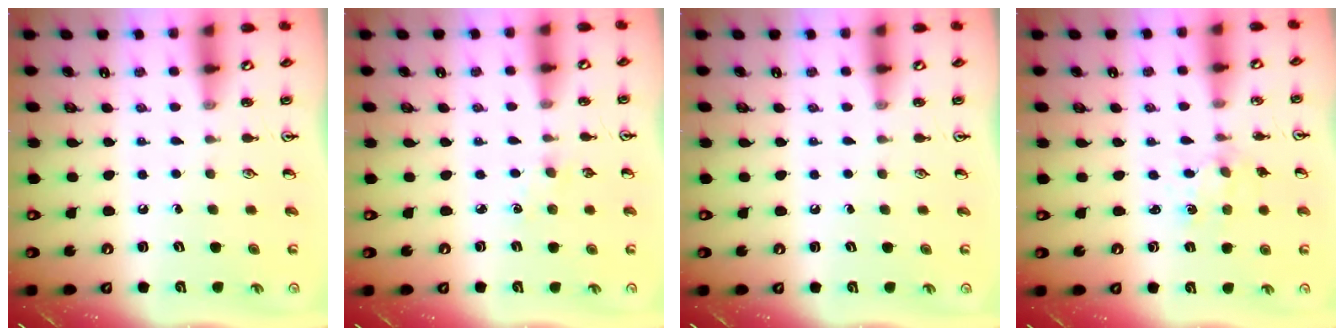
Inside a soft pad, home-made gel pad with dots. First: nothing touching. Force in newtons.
{"total": 1.9, "press": 1.8, "slide": 0.3}
{"total": 0.0}
{"total": 3.0, "press": 3.0, "slide": 0.3}